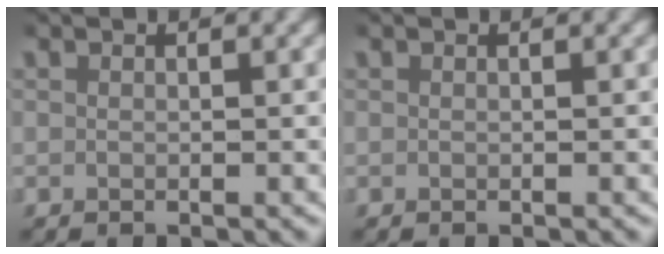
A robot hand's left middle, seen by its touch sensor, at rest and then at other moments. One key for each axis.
{"total": 0.0}